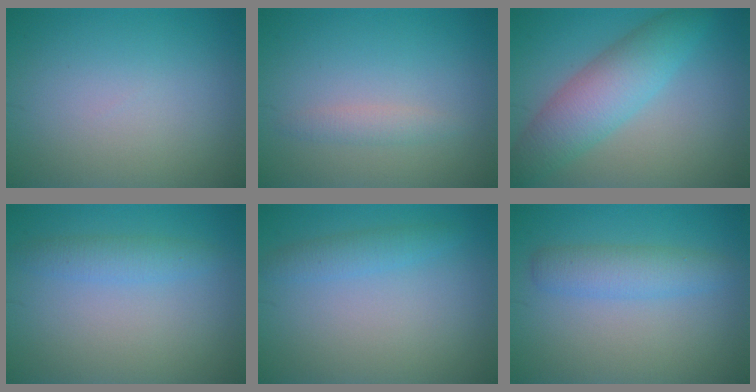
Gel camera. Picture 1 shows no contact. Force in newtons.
{"total": 1.2, "press": 1.2, "slide": 0.1}
{"total": 5.8, "press": 5.8, "slide": 0.1}
{"total": 2.0, "press": 2.0, "slide": 0.1}
{"total": 1.7, "press": 1.7, "slide": 0.0}
{"total": 2.9, "press": 2.9, "slide": 0.1}